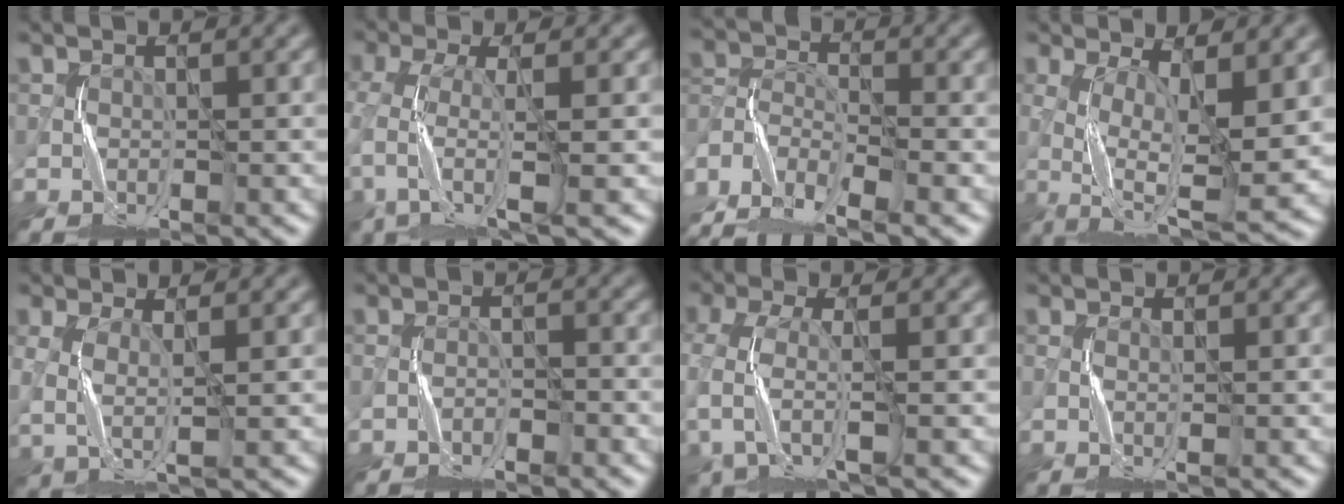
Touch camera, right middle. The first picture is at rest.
{"total": 4.5, "force": [-1.9, 1.0, 4.0], "torque": [-0.091, -0.011, -0.043]}
{"total": 9.0, "force": [-7.4, 2.8, 4.2], "torque": [-0.082, -0.018, -0.144]}
{"total": 8.5, "force": [0.0, 2.4, 8.2], "torque": [-0.145, -0.001, 0.000]}
{"total": 2.5, "force": [-0.2, 0.6, 2.4], "torque": [-0.060, -0.009, -0.003]}
{"total": 2.0, "force": [-1.7, 0.5, 0.8], "torque": [-0.006, 0.013, -0.034]}
{"total": 3.9, "force": [-1.7, 1.1, 3.4], "torque": [-0.091, -0.009, -0.040]}
{"total": 0.6, "force": [-0.4, -0.2, 0.4], "torque": [-0.007, 0.002, -0.011]}